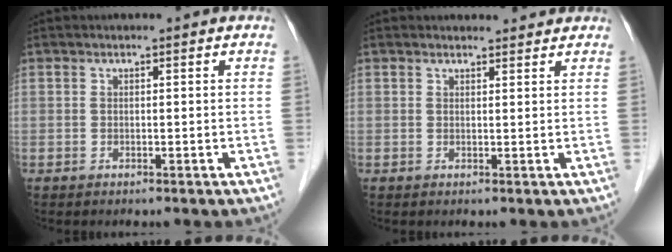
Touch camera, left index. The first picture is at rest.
{"total": 3.4, "force": [3.3, 0.9, 0.4], "torque": [-0.007, 0.010, 0.038]}